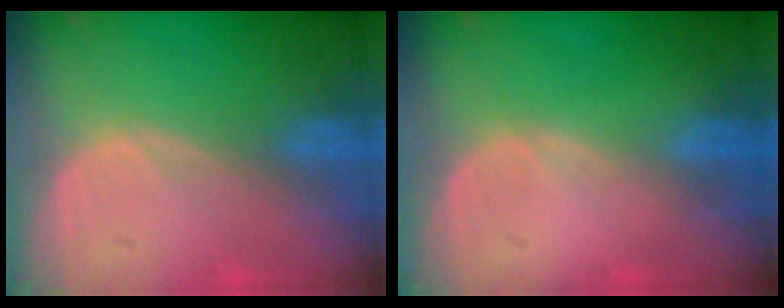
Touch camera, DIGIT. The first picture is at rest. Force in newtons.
{"total": 0.0}